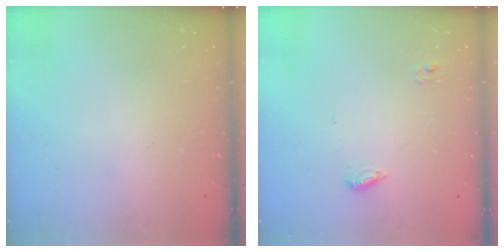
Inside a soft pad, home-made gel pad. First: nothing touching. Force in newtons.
{"total": 4.5, "press": 4.5, "slide": 0.3}